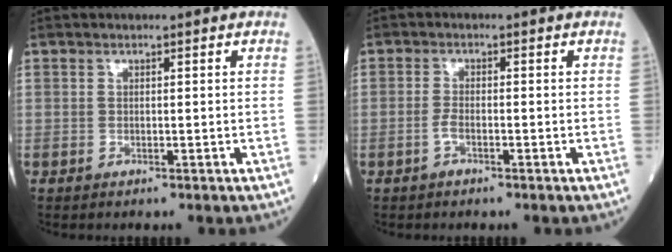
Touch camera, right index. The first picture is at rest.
{"total": 1.7, "force": [-0.9, 0.5, 1.3], "torque": [-0.029, 0.001, -0.019]}